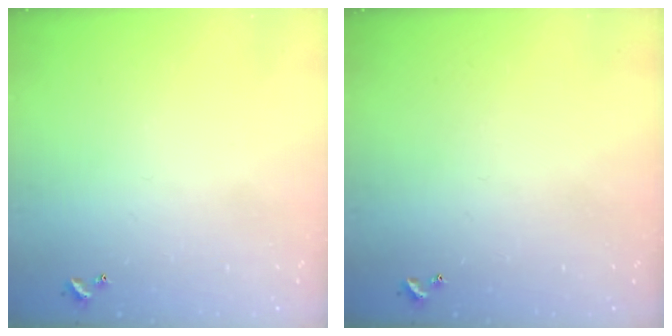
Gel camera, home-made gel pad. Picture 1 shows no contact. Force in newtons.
{"total": 0.0}